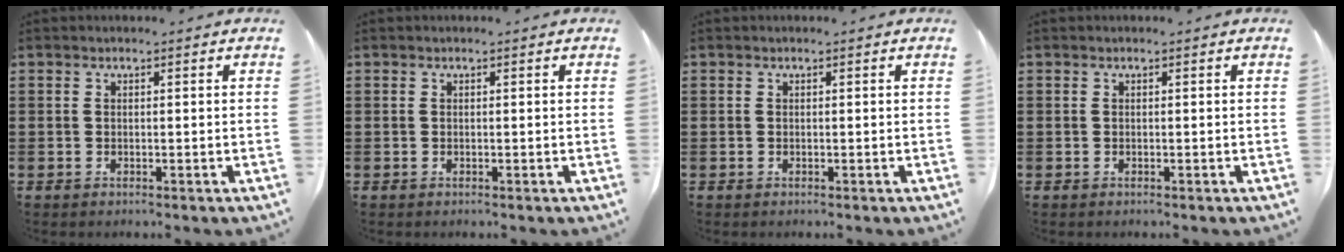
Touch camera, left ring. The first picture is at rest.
{"total": 0.0}
{"total": 0.0}
{"total": 0.0}